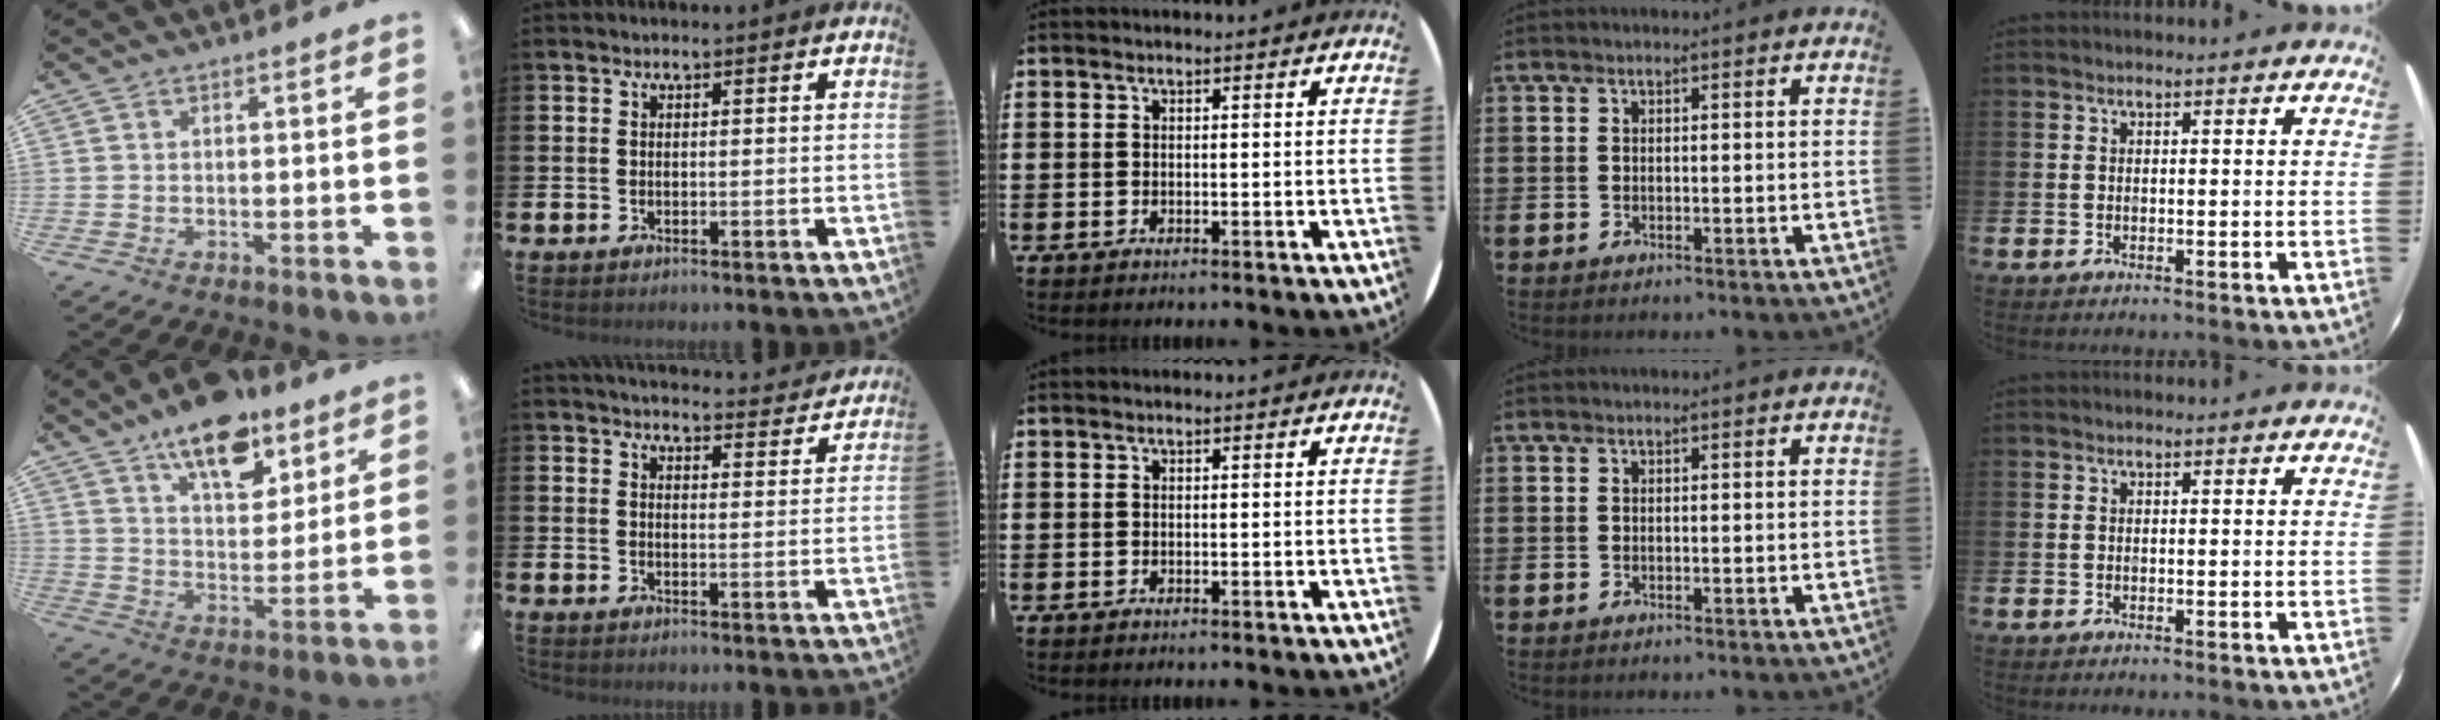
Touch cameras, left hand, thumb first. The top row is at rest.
{"thumb": {"total": 14.1, "force": [10.3, 6.3, 7.2], "torque": [-0.105, -0.057, 0.180]}, "index": {"total": 4.4, "force": [4.3, 0.5, 0.3], "torque": [-0.005, -0.032, 0.075]}}